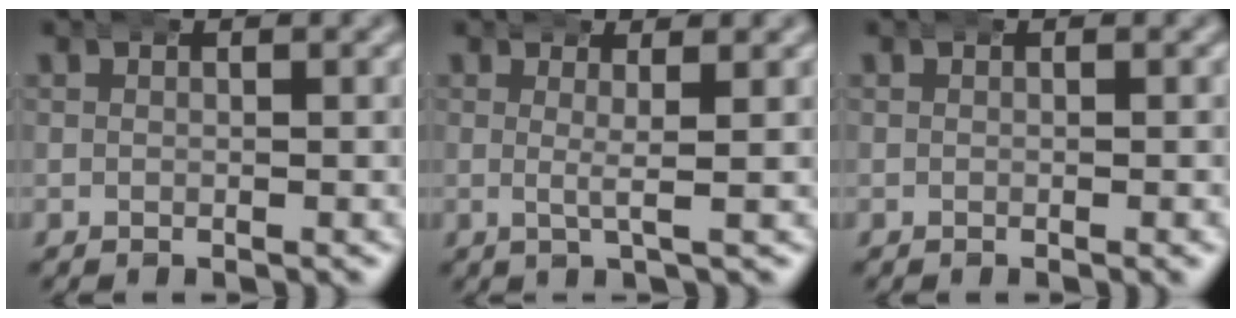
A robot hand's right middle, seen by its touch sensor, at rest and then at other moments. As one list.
[{"total": 2.1, "force": [1.2, -0.7, 1.5], "torque": [-0.026, 0.002, 0.017]}, {"total": 0.0}]